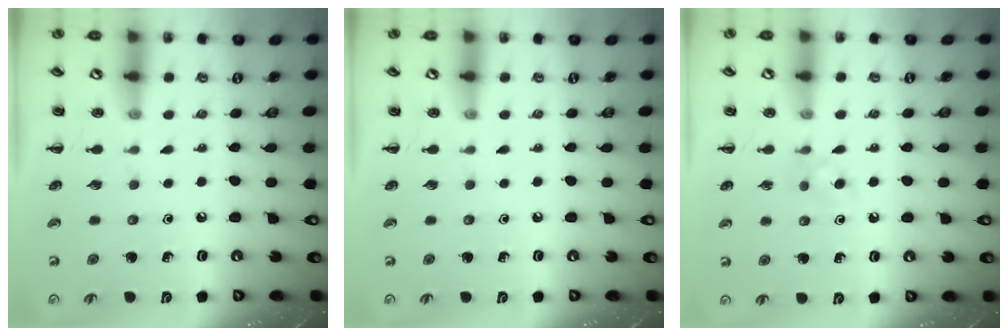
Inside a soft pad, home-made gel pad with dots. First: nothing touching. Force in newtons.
{"total": 0.0}
{"total": 4.4, "press": 3.9, "slide": 2.0}